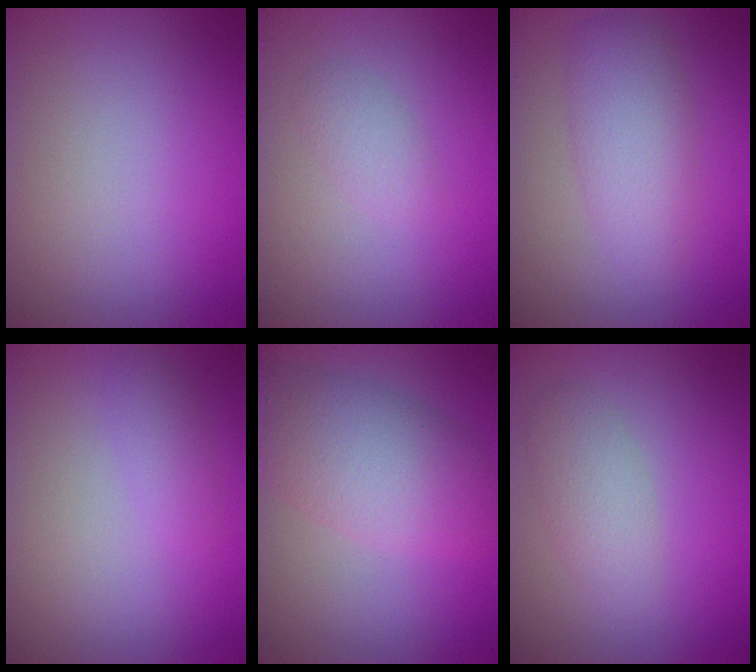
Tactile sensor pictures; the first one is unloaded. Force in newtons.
{"total": 1.5, "press": 1.5, "slide": 0.0}
{"total": 3.9, "press": 3.9, "slide": 0.1}
{"total": 1.3, "press": 1.3, "slide": 0.0}
{"total": 6.7, "press": 6.7, "slide": 0.3}
{"total": 2.5, "press": 2.5, "slide": 0.1}